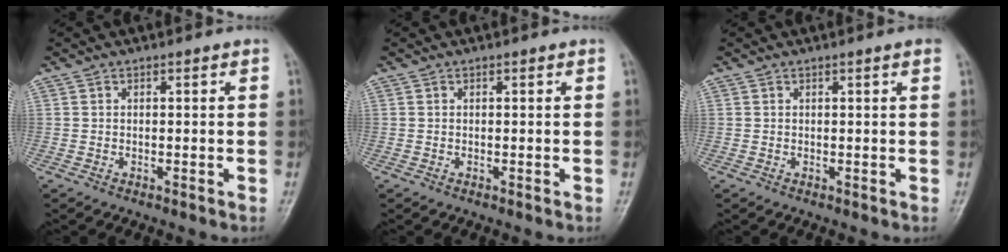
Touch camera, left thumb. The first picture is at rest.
{"total": 0.0}
{"total": 1.3, "force": [0.7, -0.1, 1.0], "torque": [-0.016, 0.001, 0.008]}